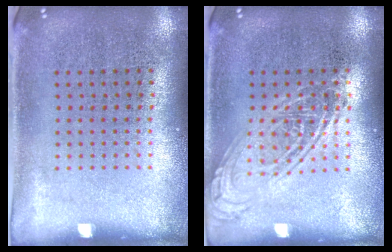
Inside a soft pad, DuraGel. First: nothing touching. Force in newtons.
{"total": 2.6, "press": 2.6, "slide": 0.3}